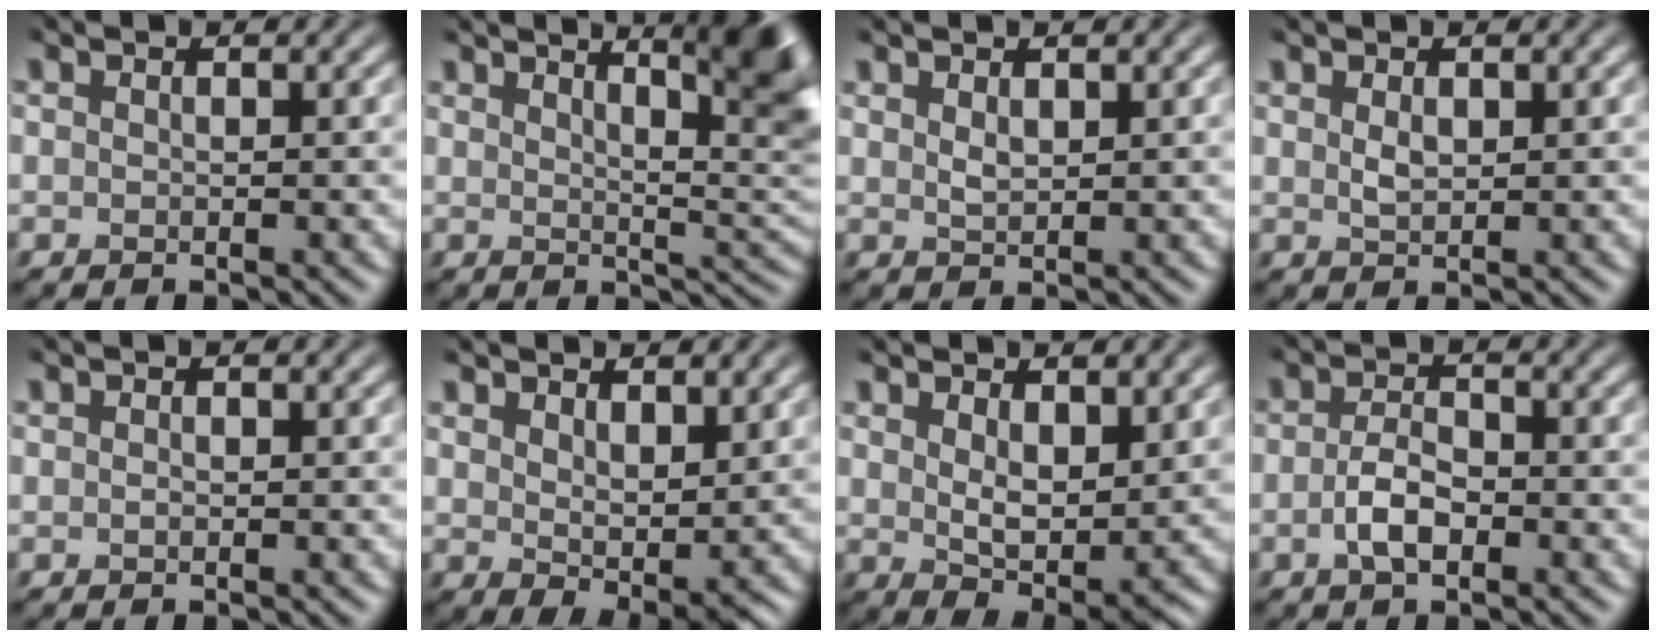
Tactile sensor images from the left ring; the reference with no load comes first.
{"total": 7.6, "force": [4.7, 1.9, 5.6], "torque": [-0.054, 0.012, 0.064]}
{"total": 0.8, "force": [0.5, 0.2, 0.6], "torque": [-0.010, -0.003, 0.013]}
{"total": 0.8, "force": [0.2, 0.3, 0.7], "torque": [-0.013, -0.003, 0.008]}
{"total": 0.0}
{"total": 4.2, "force": [2.1, 1.8, 3.1], "torque": [-0.050, -0.009, 0.038]}
{"total": 4.6, "force": [1.8, 2.1, 3.7], "torque": [-0.061, -0.010, 0.031]}
{"total": 2.6, "force": [-1.5, 1.0, 1.8], "torque": [-0.036, -0.002, -0.032]}